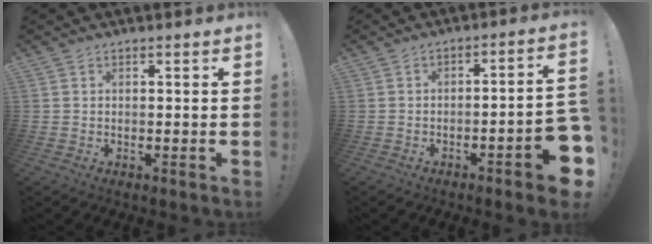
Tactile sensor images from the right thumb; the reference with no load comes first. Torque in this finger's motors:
{"motor_torque": [2.17, 2.24, 1.47, -1.30, 0.02]}